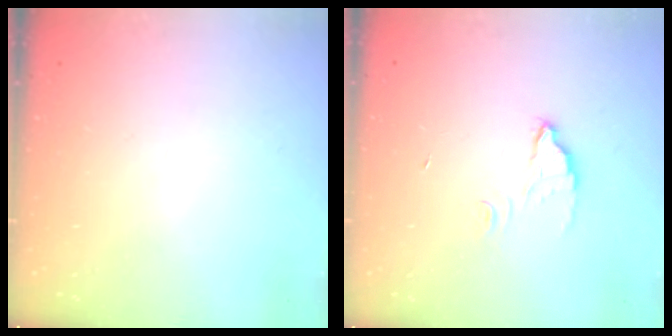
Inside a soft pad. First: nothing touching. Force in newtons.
{"total": 3.3, "press": 3.3, "slide": 0.3}